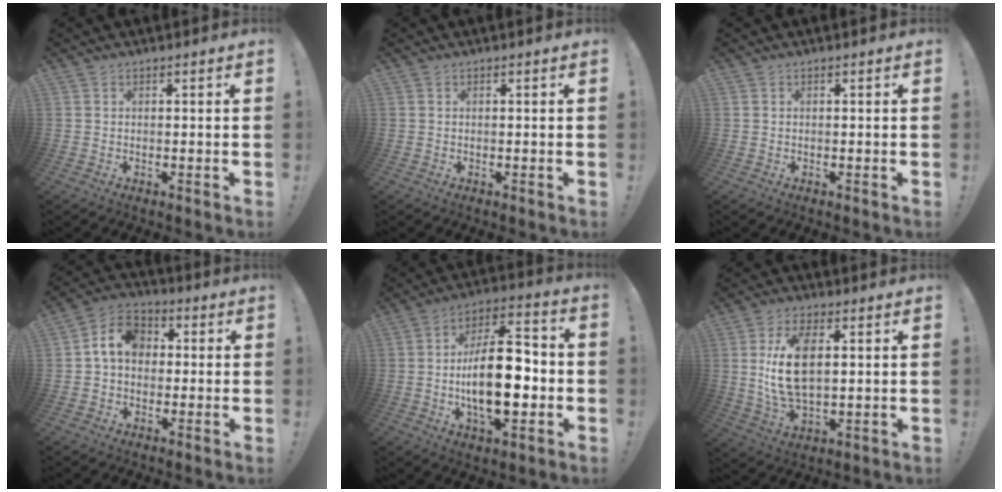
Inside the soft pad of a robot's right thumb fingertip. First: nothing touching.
{"total": 0.0}
{"total": 0.0}
{"total": 9.5, "force": [1.3, 7.2, 6.1], "torque": [-0.104, 0.021, 0.031]}
{"total": 19.5, "force": [-3.2, 8.9, 17.0], "torque": [-0.292, 0.007, -0.054]}
{"total": 13.4, "force": [2.2, 7.2, 11.1], "torque": [-0.208, -0.004, 0.038]}